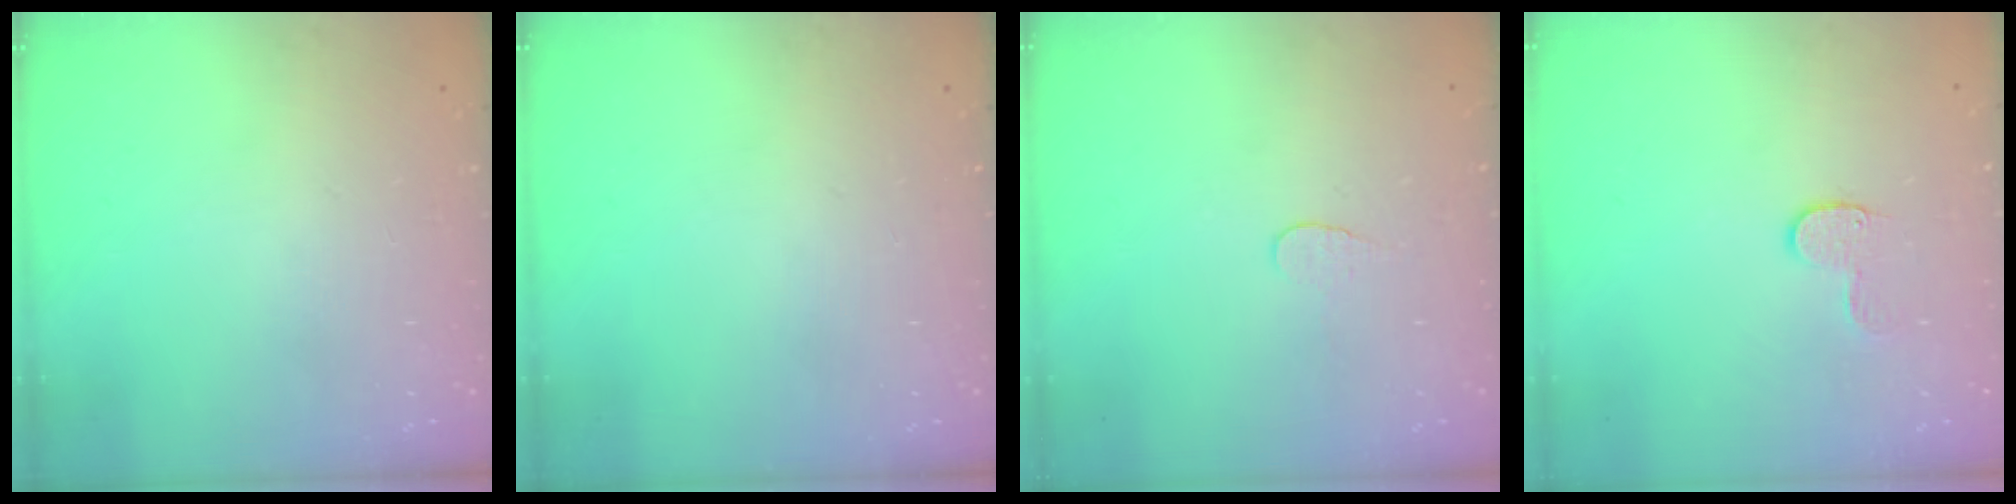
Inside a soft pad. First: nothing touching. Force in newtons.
{"total": 0.0}
{"total": 3.9, "press": 3.9, "slide": 0.4}
{"total": 5.5, "press": 5.5, "slide": 0.6}